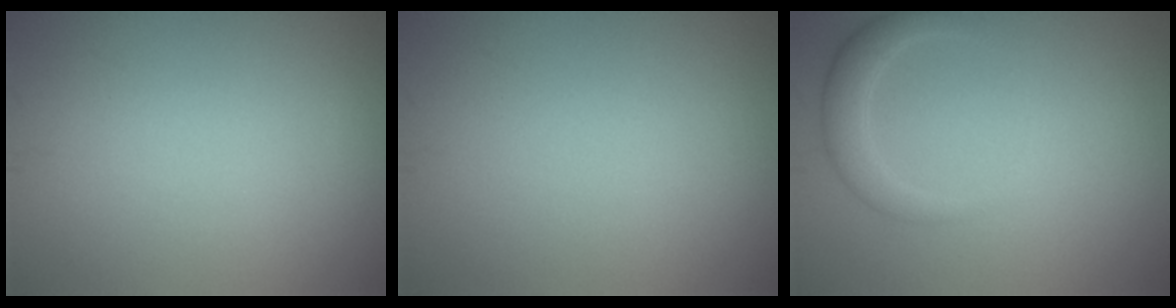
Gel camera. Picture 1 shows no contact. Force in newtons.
{"total": 0.0}
{"total": 2.2, "press": 2.2, "slide": 0.2}